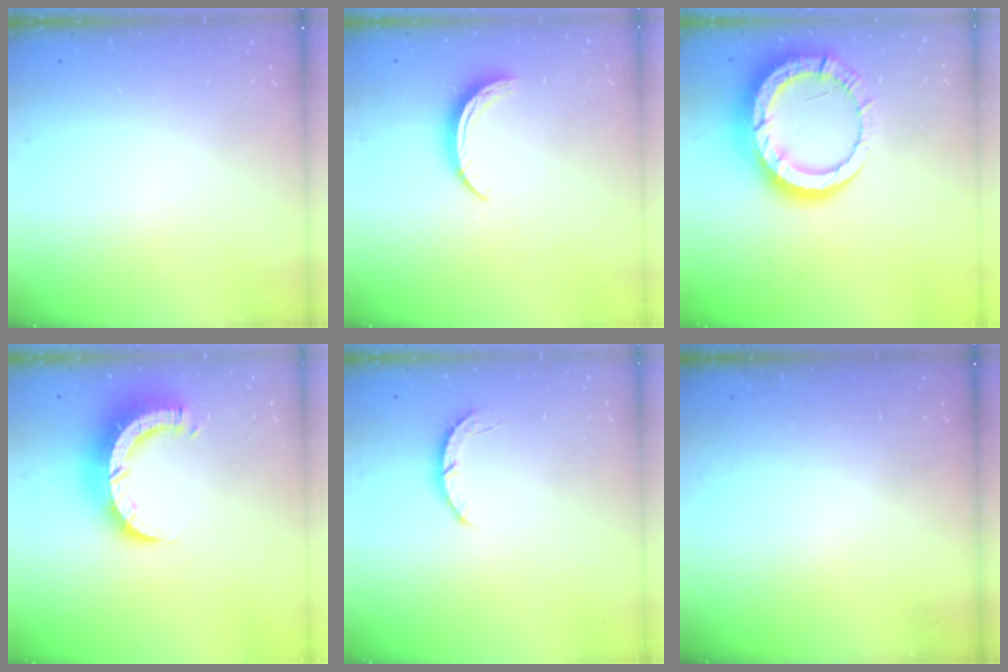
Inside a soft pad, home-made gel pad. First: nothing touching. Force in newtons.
{"total": 6.3, "press": 6.3, "slide": 0.6}
{"total": 15.9, "press": 15.9, "slide": 1.5}
{"total": 10.0, "press": 9.9, "slide": 1.2}
{"total": 3.2, "press": 3.2, "slide": 0.4}
{"total": 0.0}